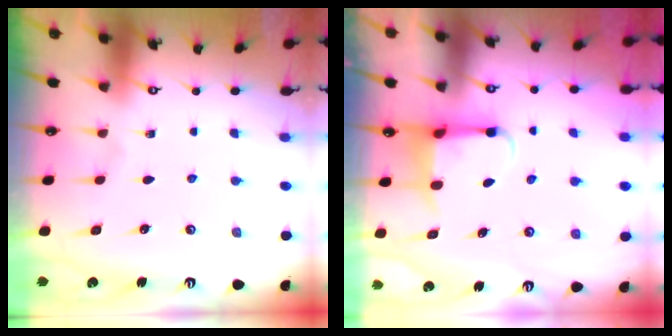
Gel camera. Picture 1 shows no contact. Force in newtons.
{"total": 4.3, "press": 4.2, "slide": 0.7}